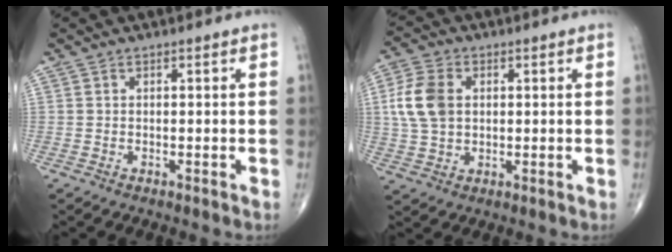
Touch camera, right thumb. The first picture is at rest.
{"total": 9.1, "force": [1.4, 6.3, 6.4], "torque": [-0.130, 0.005, 0.030]}